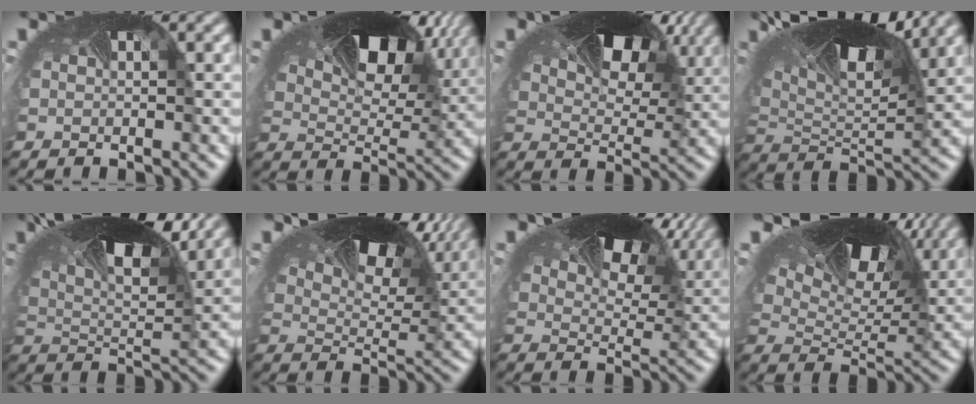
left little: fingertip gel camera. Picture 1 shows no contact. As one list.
[{"total": 10.1, "force": [5.6, 5.2, 6.6], "torque": [-0.123, 0.001, 0.094]}, {"total": 9.3, "force": [5.1, 4.9, 6.0], "torque": [-0.108, 0.001, 0.083]}, {"total": 11.7, "force": [6.5, 4.5, 8.6], "torque": [-0.174, 0.007, 0.110]}, {"total": 12.8, "force": [7.1, 5.3, 9.2], "torque": [-0.178, 0.007, 0.116]}, {"total": 12.0, "force": [8.1, 5.1, 7.2], "torque": [-0.126, 0.015, 0.131]}, {"total": 10.9, "force": [7.0, 5.2, 6.6], "torque": [-0.114, 0.009, 0.113]}, {"total": 11.4, "force": [7.9, 5.0, 6.5], "torque": [-0.140, 0.012, 0.138]}]